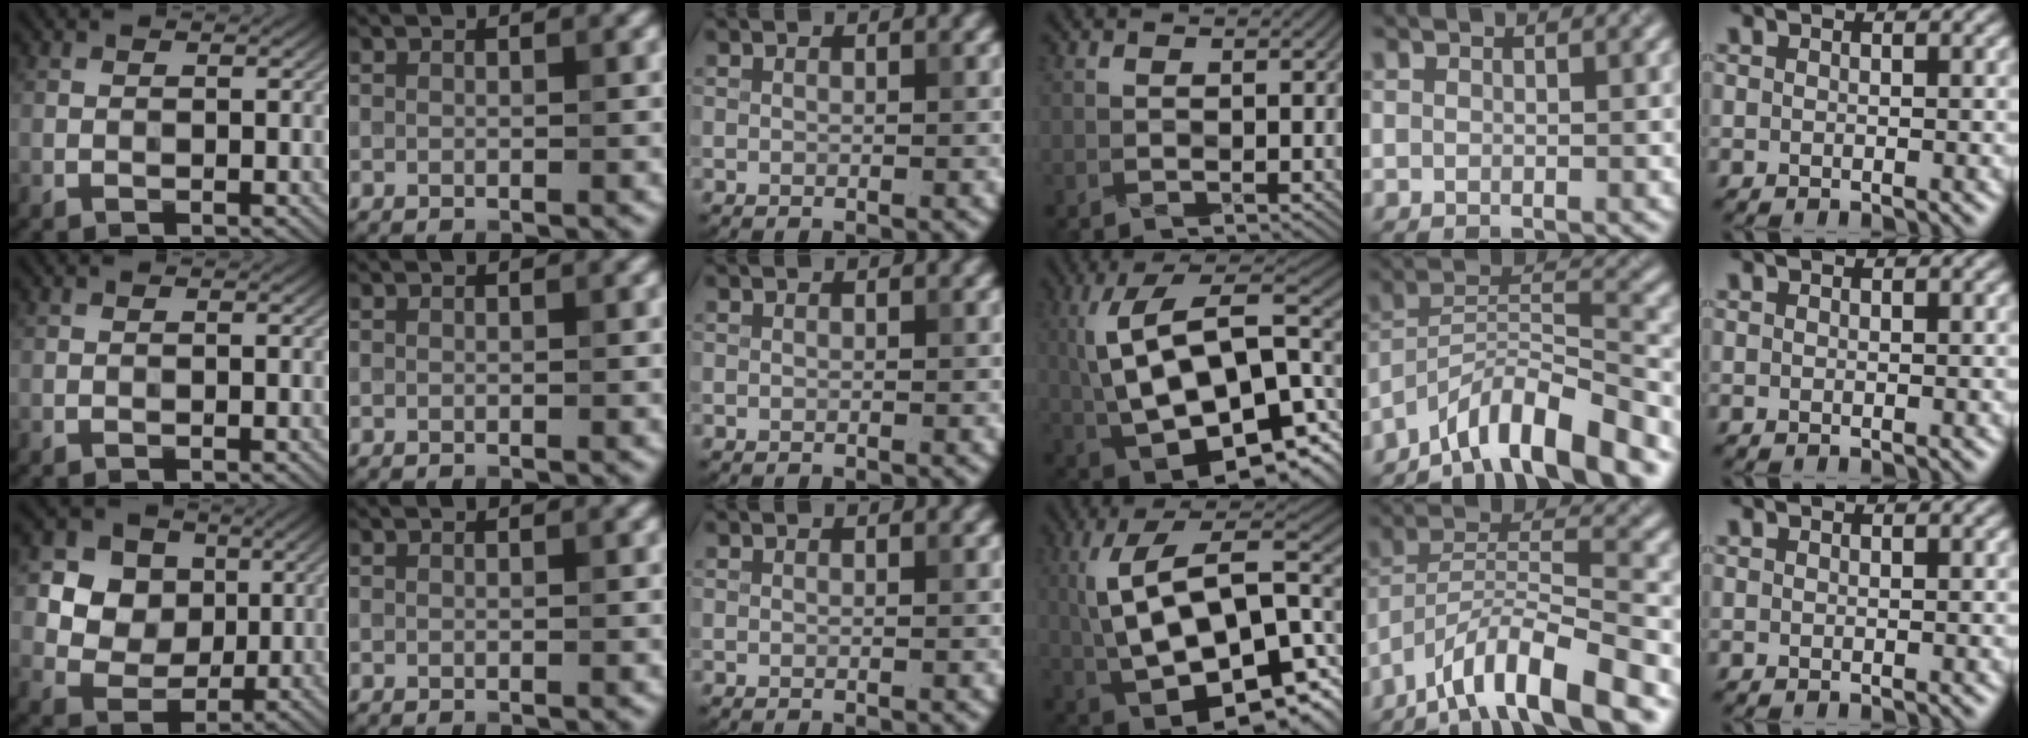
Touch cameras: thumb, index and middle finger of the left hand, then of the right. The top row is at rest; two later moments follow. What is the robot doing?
{"motion": "wrap", "object": "crepe paper"}